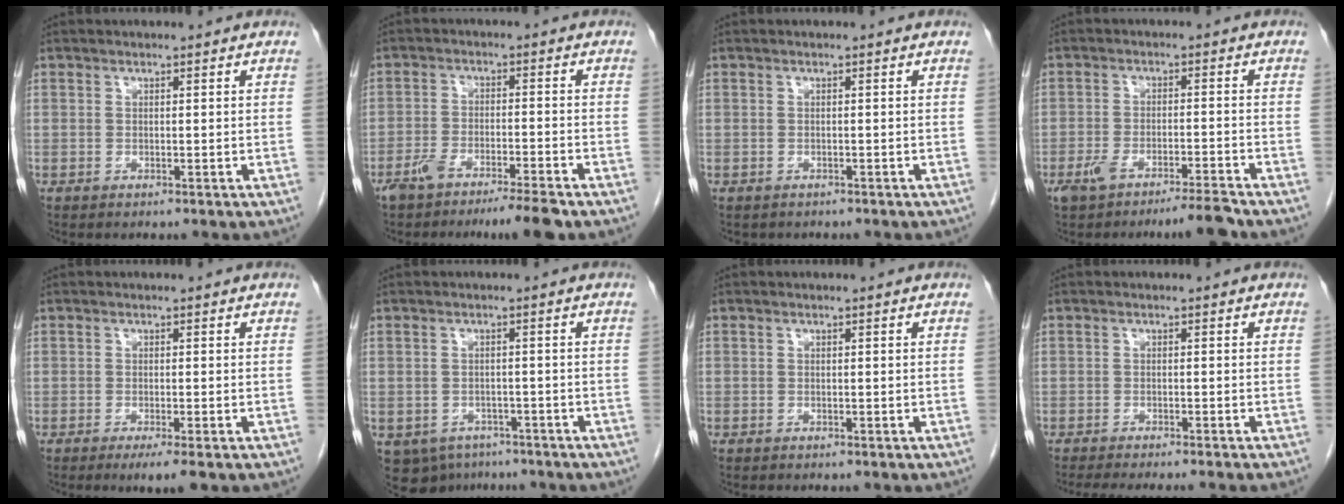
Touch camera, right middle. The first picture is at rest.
{"total": 7.5, "force": [-5.7, 0.3, 4.8], "torque": [-0.078, -0.007, -0.097]}
{"total": 1.4, "force": [-1.2, 0.7, 0.2], "torque": [-0.013, -0.001, -0.014]}
{"total": 6.3, "force": [-5.0, 0.2, 3.9], "torque": [-0.072, -0.005, -0.085]}
{"total": 3.2, "force": [-1.9, 0.1, 2.5], "torque": [-0.033, -0.010, -0.029]}
{"total": 8.4, "force": [-5.2, 6.2, 2.3], "torque": [-0.052, -0.003, -0.066]}
{"total": 0.0}
{"total": 8.1, "force": [-7.1, -0.3, 3.9], "torque": [-0.034, -0.018, -0.105]}